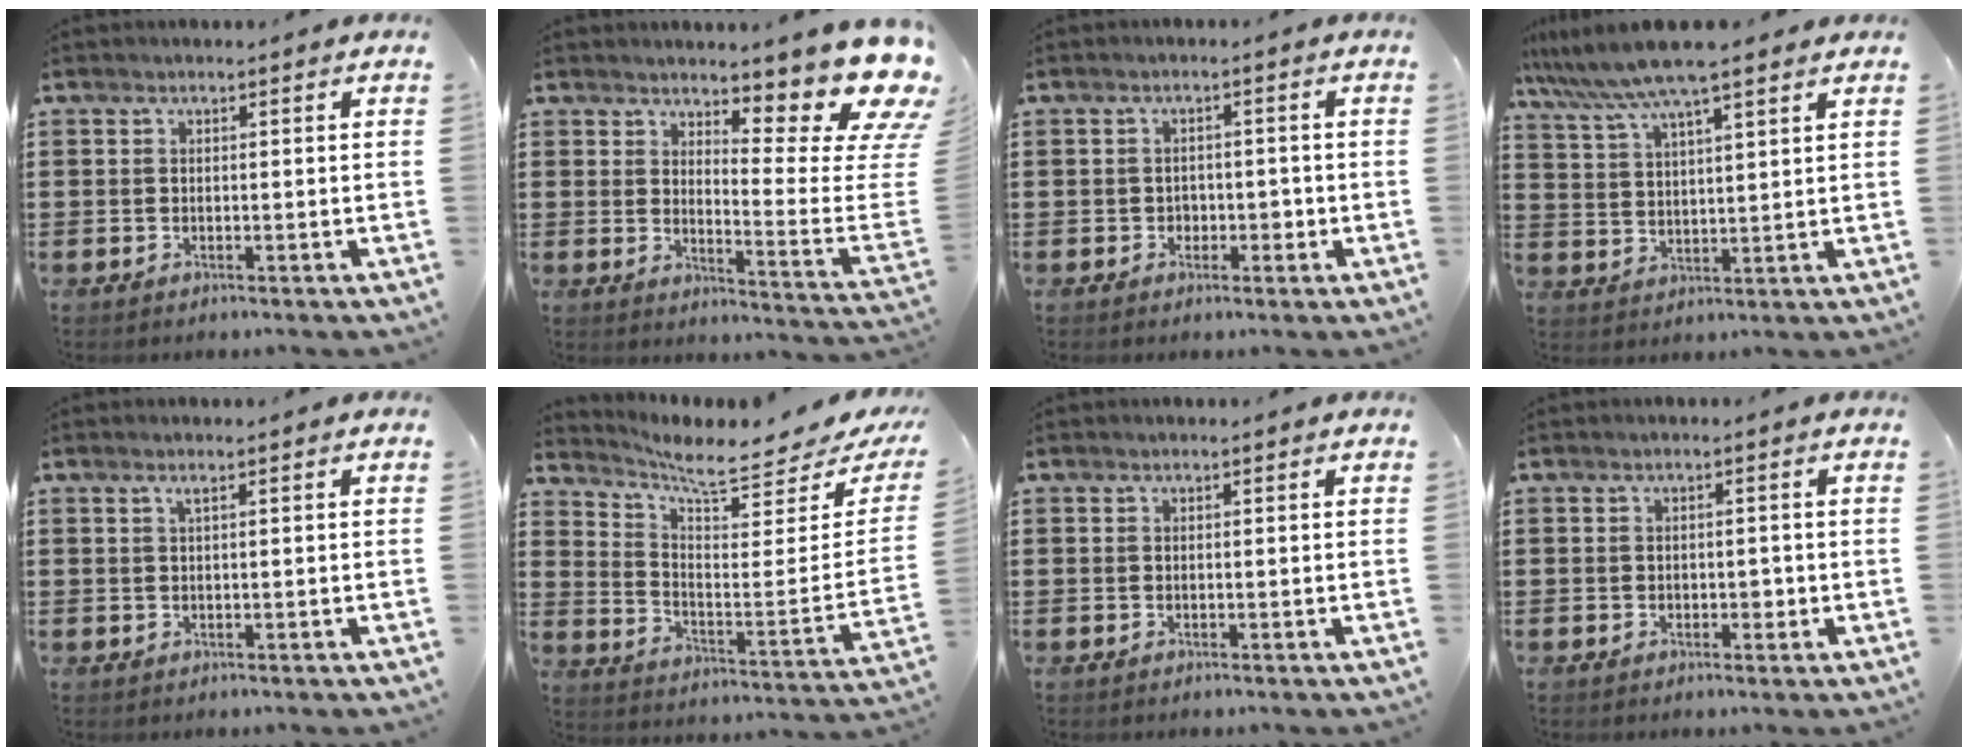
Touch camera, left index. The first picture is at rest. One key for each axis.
{"total": 11.8, "fx": 8.4, "fy": 3.0, "fz": 7.7, "tx": -0.104, "ty": -0.079, "tz": 0.144}
{"total": 1.9, "fx": -0.8, "fy": 1.6, "fz": 0.6, "tx": -0.019, "ty": 0.003, "tz": -0.022}
{"total": 8.2, "fx": 6.8, "fy": 0.6, "fz": 4.6, "tx": -0.111, "ty": -0.022, "tz": 0.118}
{"total": 0.9, "fx": 0.4, "fy": 0.0, "fz": 0.8, "tx": -0.015, "ty": -0.001, "tz": 0.008}
{"total": 6.2, "fx": 5.6, "fy": 0.5, "fz": 2.7, "tx": -0.075, "ty": -0.055, "tz": 0.089}
{"total": 0.0}
{"total": 1.3, "fx": -0.2, "fy": 1.0, "fz": 0.9, "tx": -0.017, "ty": 0.002, "tz": -0.005}